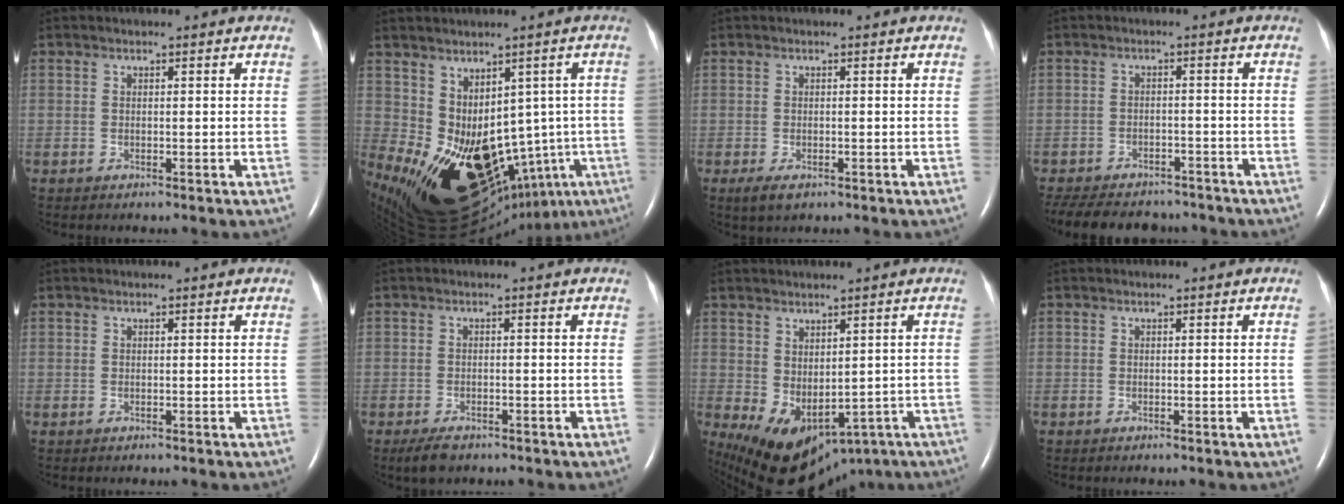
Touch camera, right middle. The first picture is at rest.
{"total": 20.6, "force": [-7.2, 12.2, 14.9], "torque": [-0.202, -0.008, -0.063]}
{"total": 1.9, "force": [-1.0, 0.8, 1.5], "torque": [-0.033, -0.004, -0.013]}
{"total": 14.4, "force": [-12.5, 5.1, 5.1], "torque": [-0.123, -0.007, -0.167]}
{"total": 0.0}
{"total": 3.8, "force": [-2.9, 1.5, 1.9], "torque": [-0.043, -0.007, -0.046]}
{"total": 10.4, "force": [-5.2, 6.3, 6.4], "torque": [-0.098, -0.004, -0.058]}
{"total": 0.6, "force": [0.0, -0.3, 0.5], "torque": [-0.008, -0.001, -0.001]}